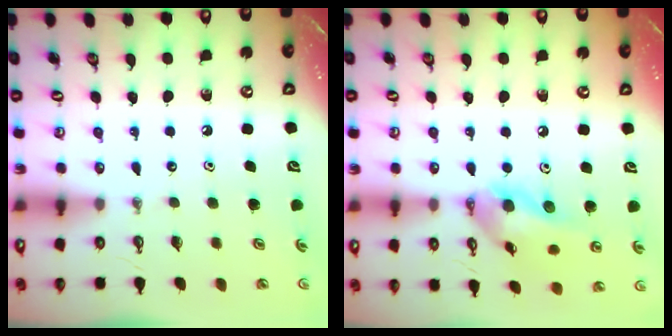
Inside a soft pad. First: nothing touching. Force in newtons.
{"total": 13.6, "press": 13.5, "slide": 2.3}